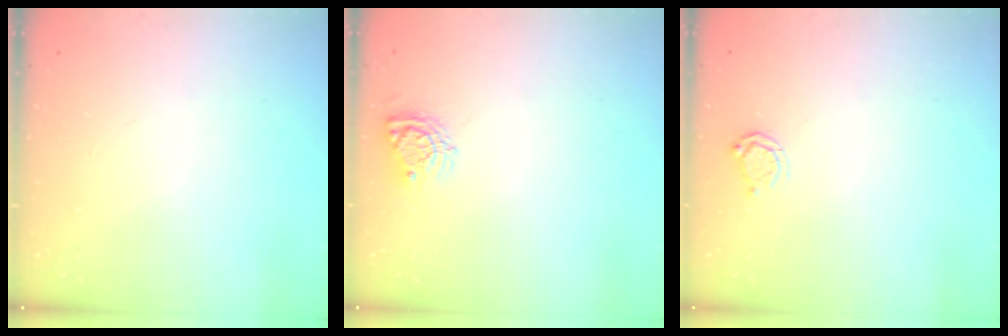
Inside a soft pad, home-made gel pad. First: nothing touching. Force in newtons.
{"total": 6.5, "press": 6.5, "slide": 0.1}
{"total": 3.8, "press": 3.8, "slide": 0.5}